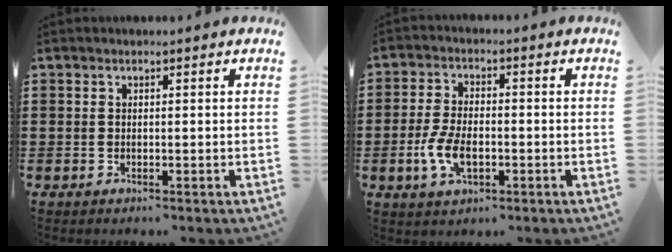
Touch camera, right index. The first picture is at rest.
{"total": 5.8, "force": [-1.6, 2.9, 4.8], "torque": [-0.111, -0.005, -0.032]}